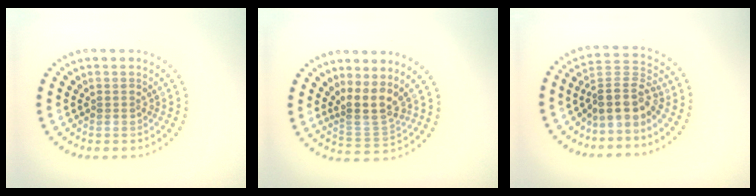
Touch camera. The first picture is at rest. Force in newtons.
{"total": 3.5, "press": 2.5, "slide": 2.4}
{"total": 4.0, "press": 3.2, "slide": 2.5}